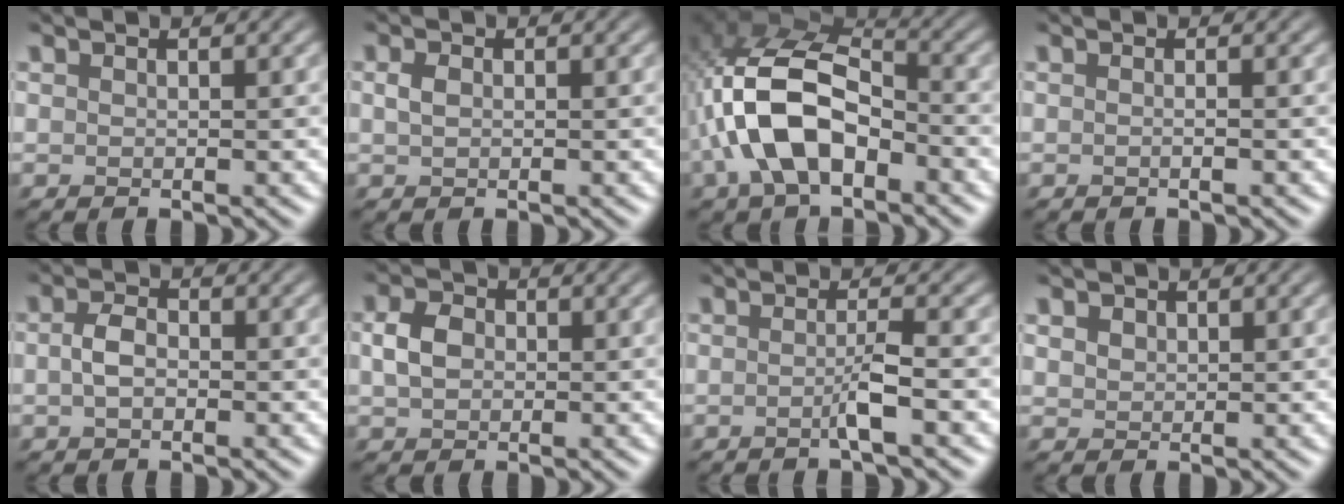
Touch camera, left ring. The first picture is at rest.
{"total": 1.0, "force": [-0.7, 0.5, 0.4], "torque": [-0.013, -0.004, -0.015]}
{"total": 9.7, "force": [-4.0, 4.9, 7.3], "torque": [-0.153, 0.012, -0.091]}
{"total": 0.6, "force": [-0.6, -0.2, 0.2], "torque": [-0.004, -0.004, -0.011]}
{"total": 2.2, "force": [-1.5, 1.1, 1.1], "torque": [-0.025, -0.002, -0.035]}
{"total": 2.5, "force": [-1.1, 1.9, 1.2], "torque": [-0.029, -0.002, -0.029]}
{"total": 2.4, "force": [-1.8, -0.2, 1.5], "torque": [-0.030, -0.008, -0.039]}
{"total": 1.1, "force": [0.2, 1.0, 0.5], "torque": [-0.022, -0.010, 0.007]}